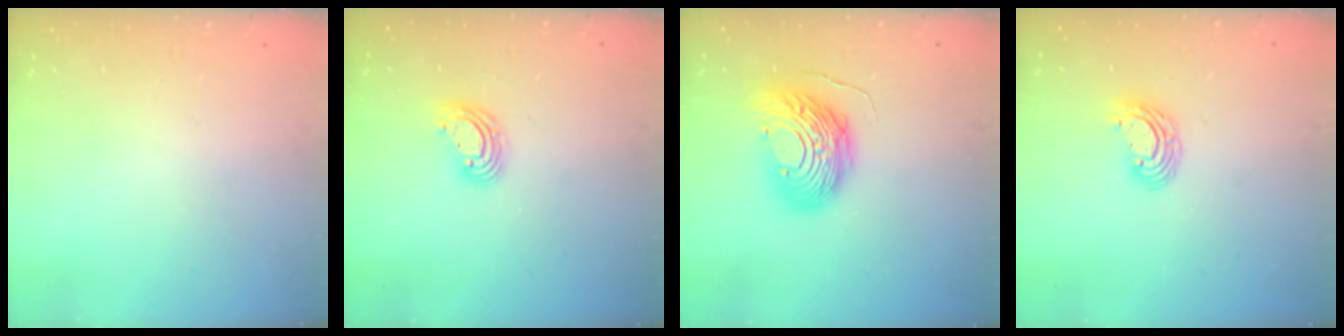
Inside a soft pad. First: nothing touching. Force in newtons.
{"total": 8.7, "press": 8.6, "slide": 1.4}
{"total": 14.0, "press": 14.0, "slide": 1.3}
{"total": 7.3, "press": 7.1, "slide": 1.3}